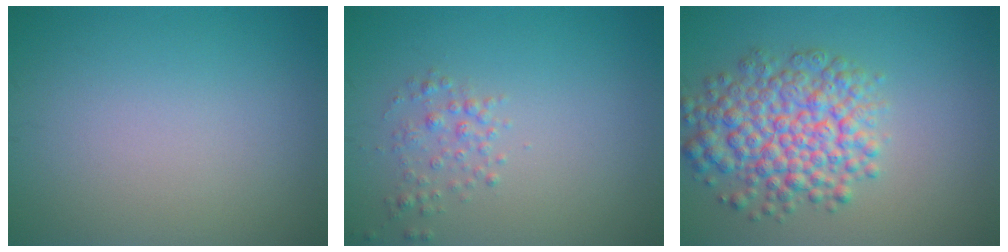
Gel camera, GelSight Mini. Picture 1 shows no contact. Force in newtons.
{"total": 1.6, "press": 1.6, "slide": 0.1}
{"total": 6.9, "press": 6.9, "slide": 0.3}